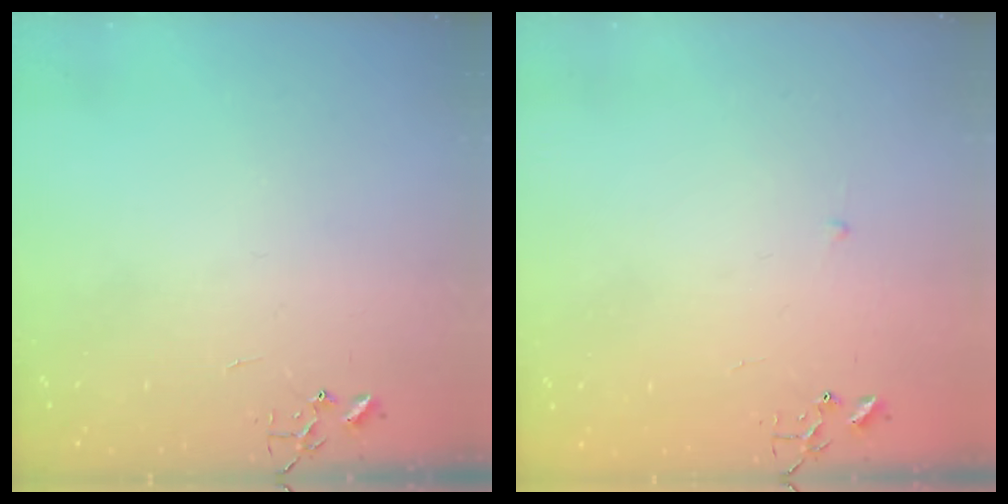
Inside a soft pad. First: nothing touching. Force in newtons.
{"total": 2.3, "press": 2.3, "slide": 0.3}